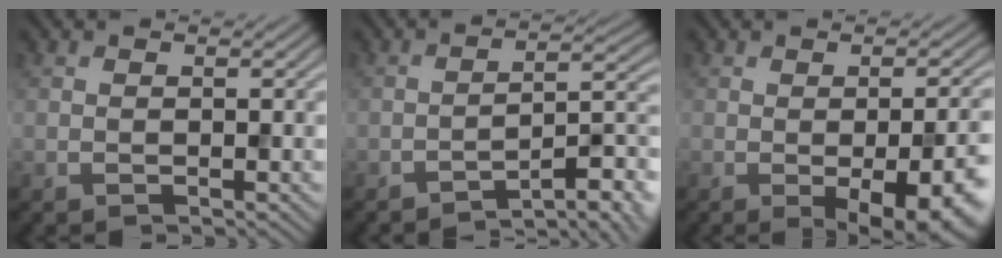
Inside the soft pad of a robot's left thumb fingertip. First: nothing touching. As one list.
[{"total": 7.9, "force": [-6.0, 1.6, 4.9], "torque": [-0.063, 0.018, -0.095]}, {"total": 11.3, "force": [-3.4, 4.2, 9.9], "torque": [-0.104, -0.023, -0.027]}]